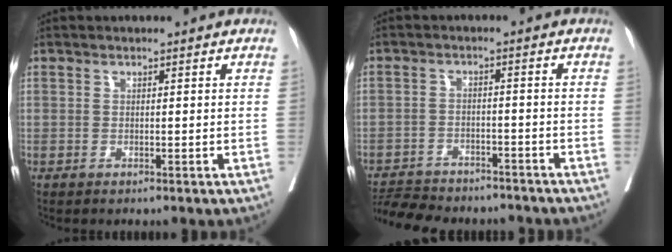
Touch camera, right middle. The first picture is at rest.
{"total": 12.0, "force": [-11.1, 3.3, 3.3], "torque": [-0.065, 0.007, -0.156]}